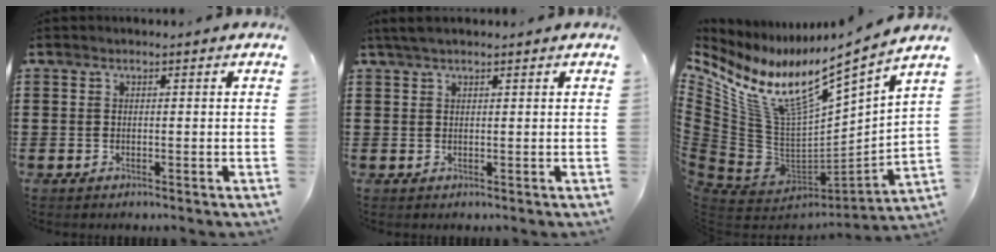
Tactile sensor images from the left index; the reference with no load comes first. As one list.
[{"total": 1.8, "force": [1.3, 0.3, 1.3], "torque": [-0.027, 0.002, 0.023]}, {"total": 12.7, "force": [6.9, 4.0, 9.8], "torque": [-0.237, -0.063, 0.108]}]